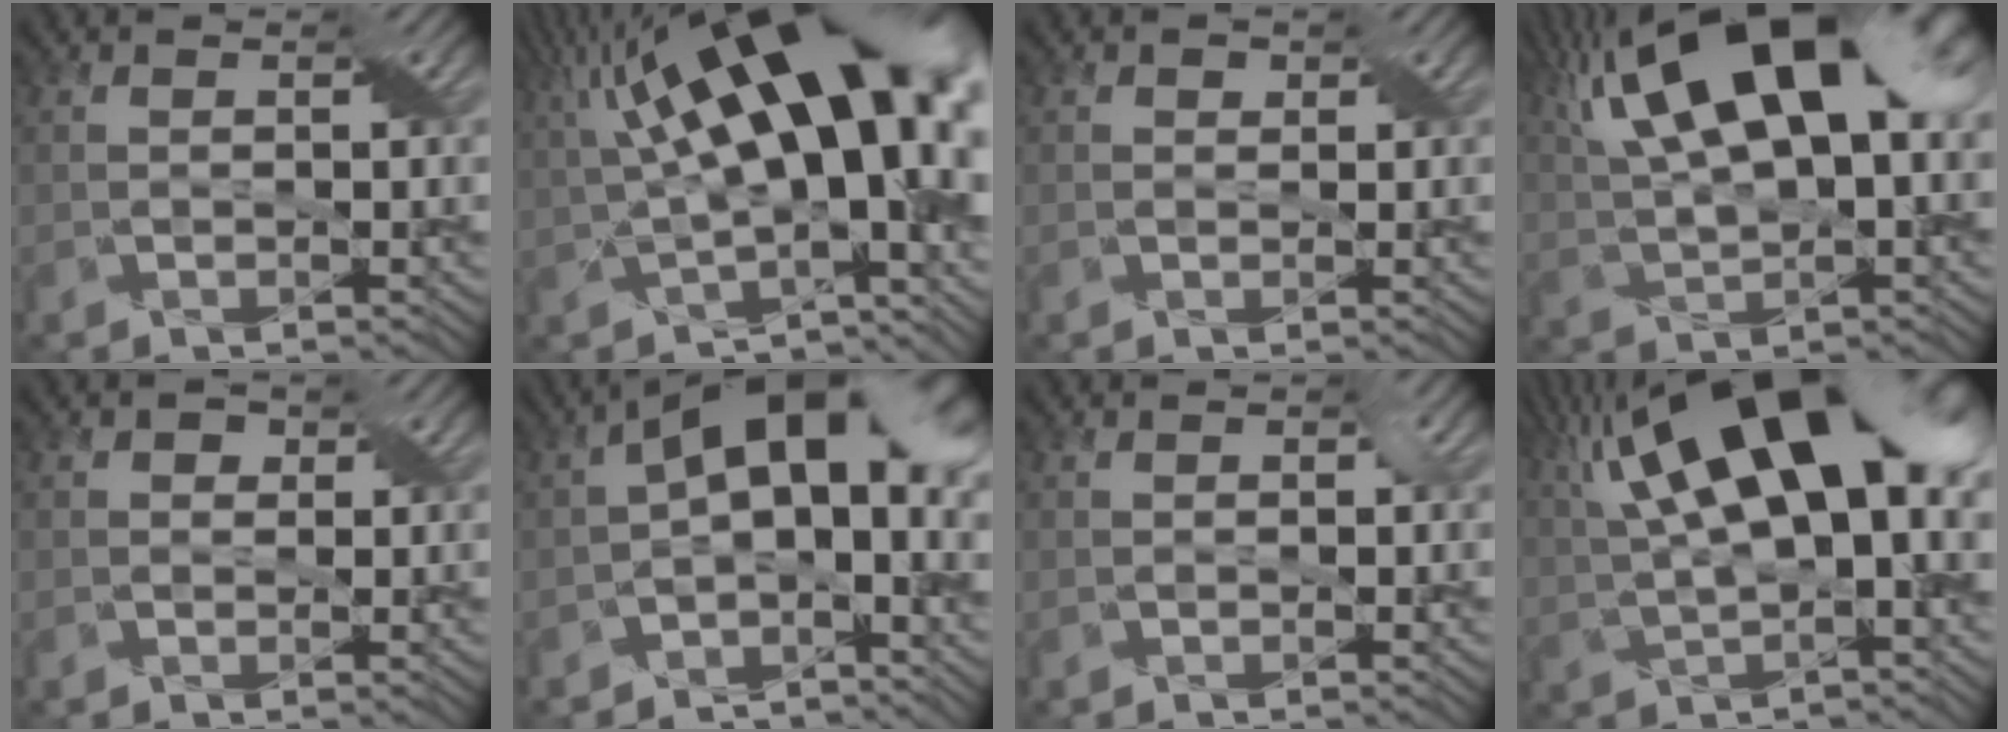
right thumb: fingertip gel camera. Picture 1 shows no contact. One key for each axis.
{"total": 19.9, "fx": 3.3, "fy": 7.9, "fz": 18.0, "tx": -0.254, "ty": 0.015, "tz": 0.067}
{"total": 0.6, "fx": 0.4, "fy": 0.4, "fz": -0.1, "tx": -0.001, "ty": -0.001, "tz": 0.003}
{"total": 20.6, "fx": 7.9, "fy": 9.4, "fz": 16.6, "tx": -0.291, "ty": 0.076, "tz": 0.114}
{"total": 1.1, "fx": 0.3, "fy": 1.1, "fz": 0.2, "tx": 0.001, "ty": 0.004, "tz": -0.004}
{"total": 13.8, "fx": 0.0, "fy": 8.0, "fz": 11.2, "tx": -0.168, "ty": -0.009, "tz": 0.006}
{"total": 0.6, "fx": -0.1, "fy": 0.5, "fz": 0.4, "tx": -0.004, "ty": -0.002, "tz": -0.004}
{"total": 18.4, "fx": 6.0, "fy": 7.4, "fz": 15.7, "tx": -0.270, "ty": 0.045, "tz": 0.092}